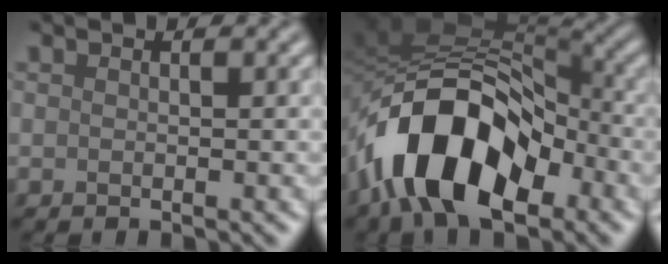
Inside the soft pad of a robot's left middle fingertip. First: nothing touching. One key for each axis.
{"total": 12.4, "fx": -5.2, "fy": 6.7, "fz": 9.1, "tx": -0.153, "ty": 0.009, "tz": -0.101}